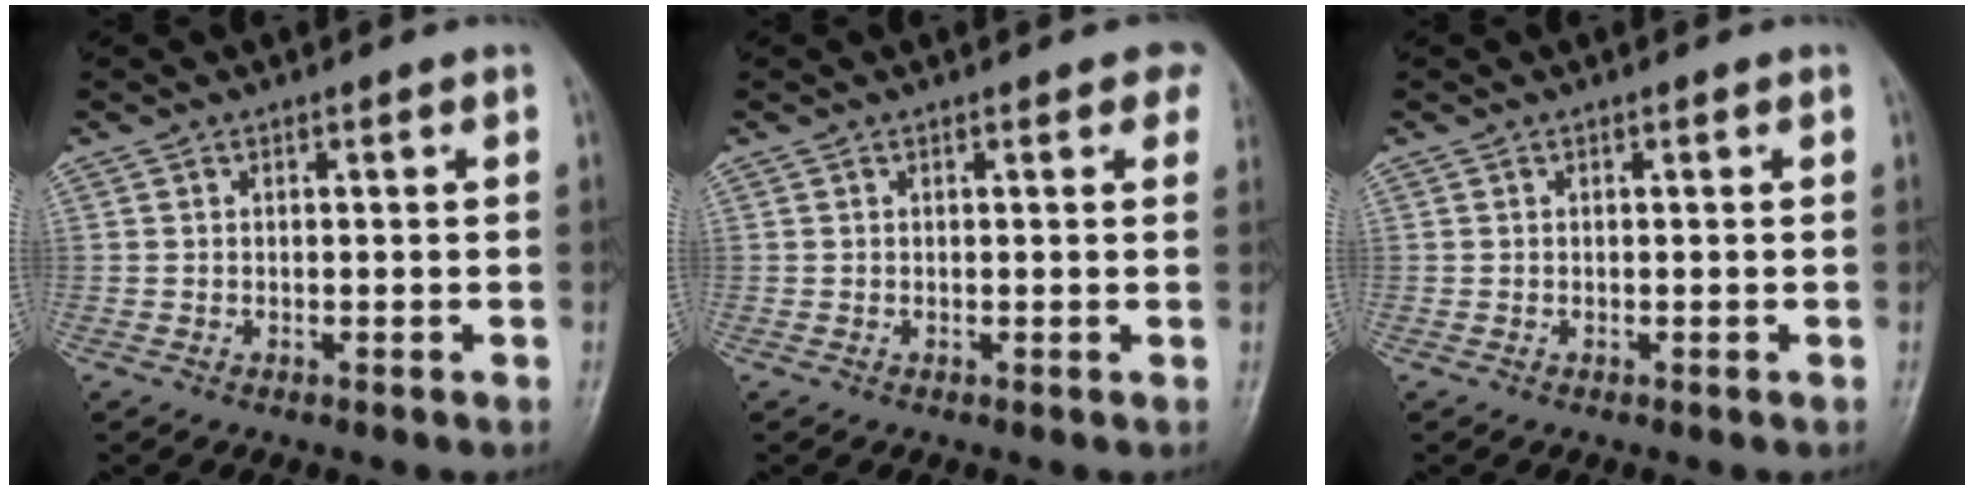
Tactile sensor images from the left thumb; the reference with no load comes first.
{"total": 2.6, "force": [1.5, 1.2, 1.7], "torque": [0.002, 0.001, 0.010]}
{"total": 0.0}